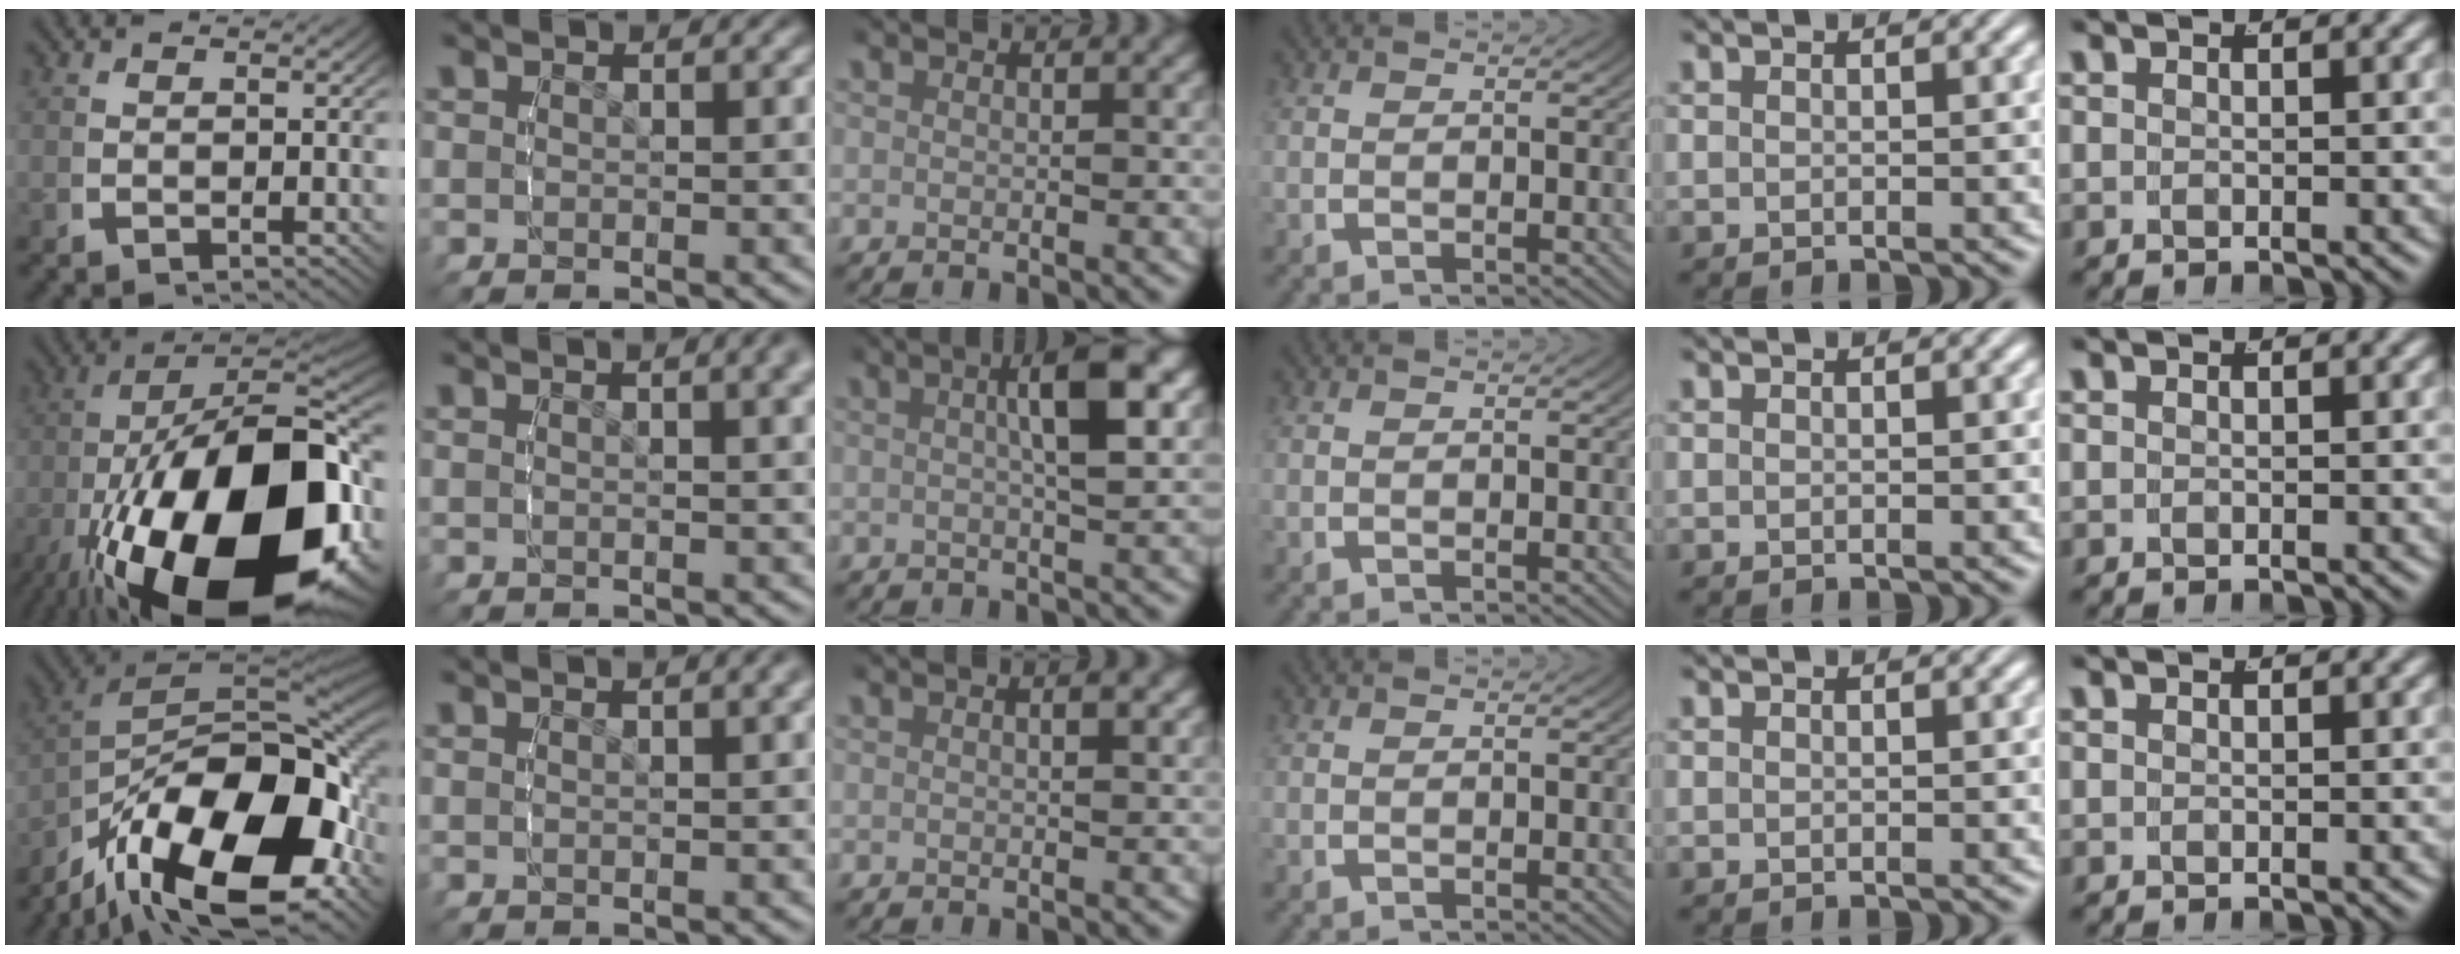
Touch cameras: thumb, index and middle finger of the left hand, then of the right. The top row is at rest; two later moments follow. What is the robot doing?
{"motion": "lift_and_place", "object": "screwdriver"}